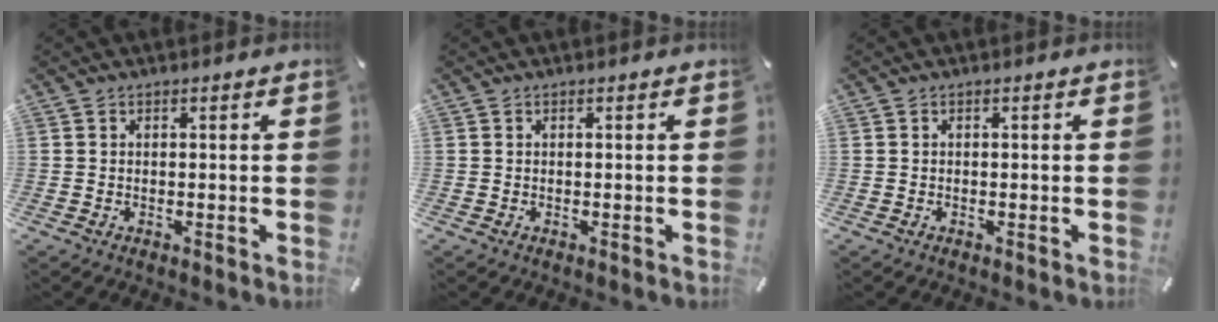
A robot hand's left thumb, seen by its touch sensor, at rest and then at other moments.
{"total": 0.0}
{"total": 0.0}